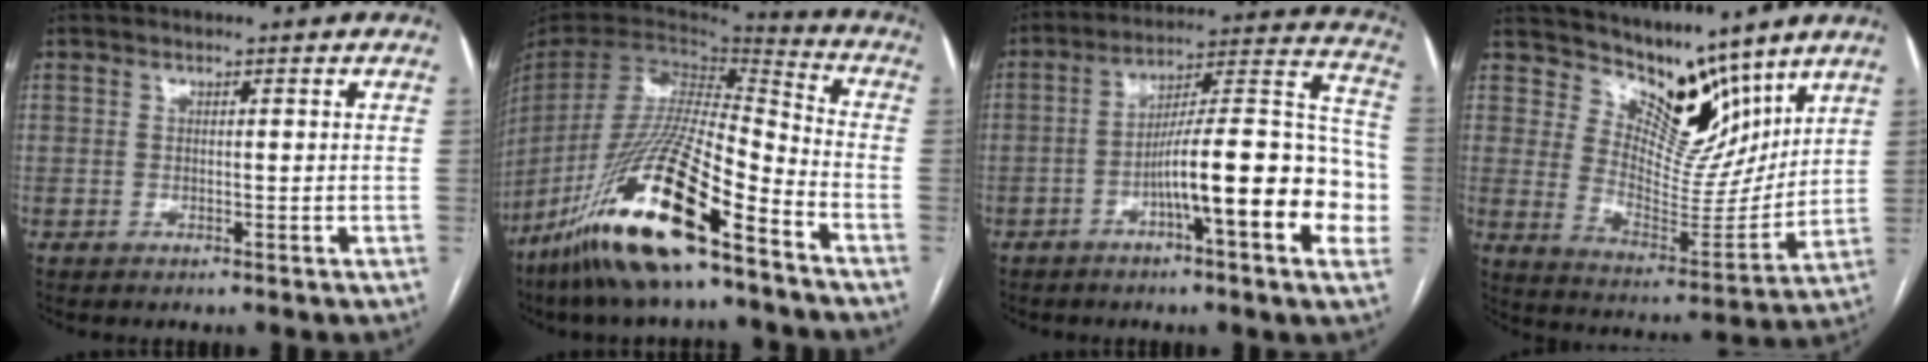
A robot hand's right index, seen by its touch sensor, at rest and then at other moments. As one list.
[{"total": 21.7, "force": [-14.1, 2.6, 16.3], "torque": [-0.334, -0.051, -0.267]}, {"total": 18.8, "force": [-5.2, 2.4, 17.9], "torque": [-0.231, 0.026, -0.077]}, {"total": 11.1, "force": [9.3, 4.8, 3.9], "torque": [-0.057, -0.013, 0.168]}]